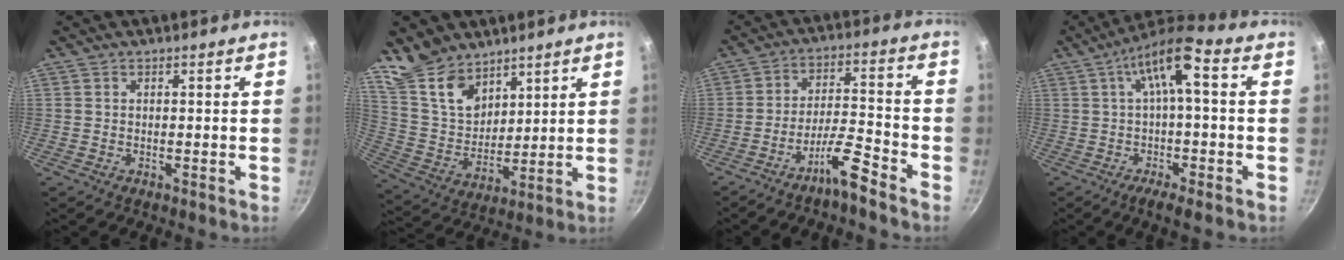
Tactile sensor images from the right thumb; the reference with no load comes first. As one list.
[{"total": 12.8, "force": [9.5, 7.3, 4.4], "torque": [-0.044, -0.060, 0.192]}, {"total": 7.8, "force": [-5.9, 0.9, 5.1], "torque": [-0.095, 0.050, -0.102]}, {"total": 11.2, "force": [-0.8, 1.9, 11.0], "torque": [-0.198, 0.030, -0.020]}]